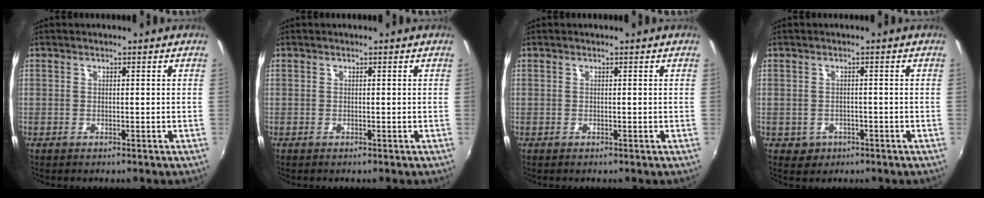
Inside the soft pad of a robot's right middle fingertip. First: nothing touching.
{"total": 0.0}
{"total": 0.0}
{"total": 3.0, "force": [-1.0, 2.7, 0.9], "torque": [-0.027, -0.002, -0.009]}